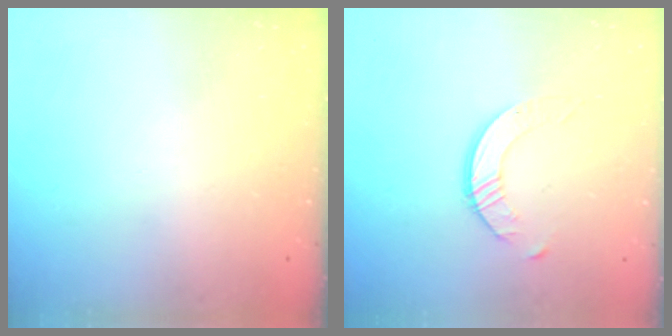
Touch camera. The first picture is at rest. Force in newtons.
{"total": 2.5, "press": 2.5, "slide": 0.3}